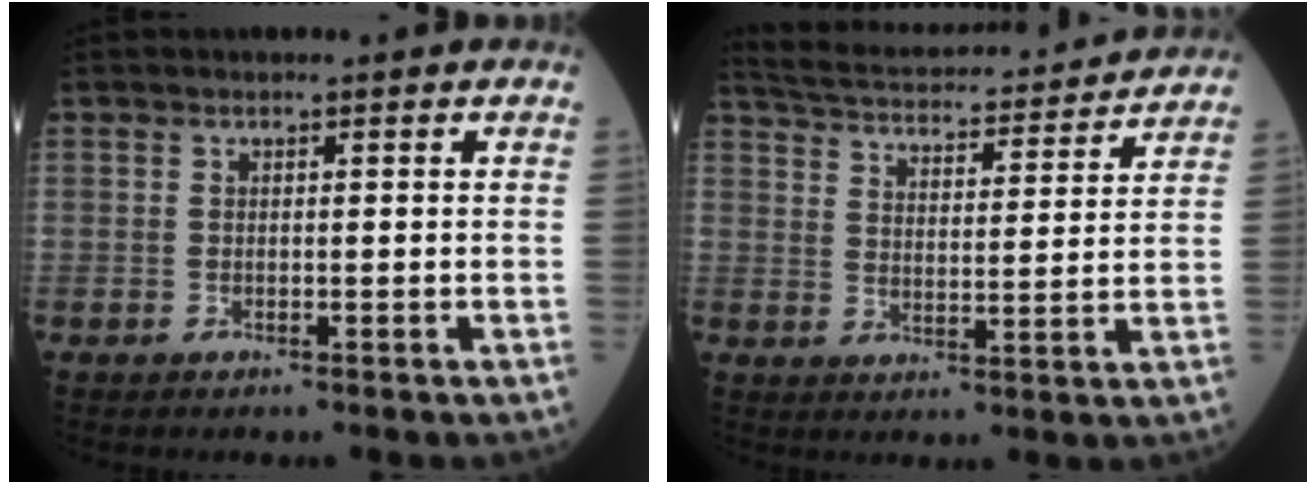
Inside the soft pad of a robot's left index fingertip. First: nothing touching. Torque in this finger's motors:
{"motor_torque": [-0.12, -0.48, -0.26, -0.06]}